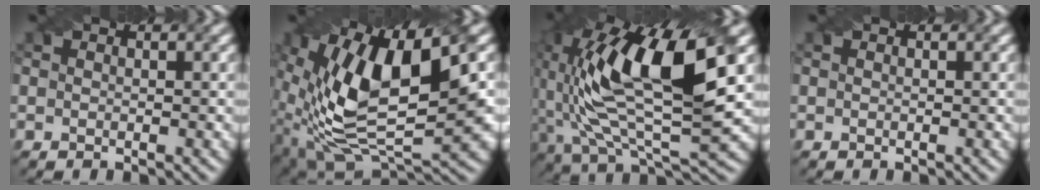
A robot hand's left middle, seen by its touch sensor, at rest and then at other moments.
{"total": 14.4, "force": [2.2, 6.6, 12.6], "torque": [-0.249, -0.007, 0.042]}
{"total": 14.3, "force": [2.8, 5.3, 12.9], "torque": [-0.254, 0.005, 0.049]}
{"total": 0.0}